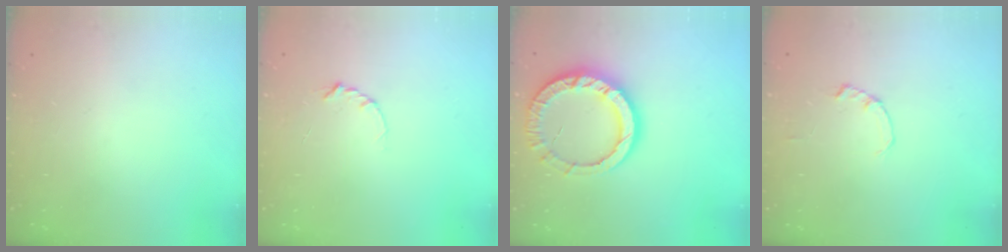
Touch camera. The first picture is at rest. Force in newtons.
{"total": 2.9, "press": 2.9, "slide": 0.3}
{"total": 11.9, "press": 11.8, "slide": 1.9}
{"total": 0.0}